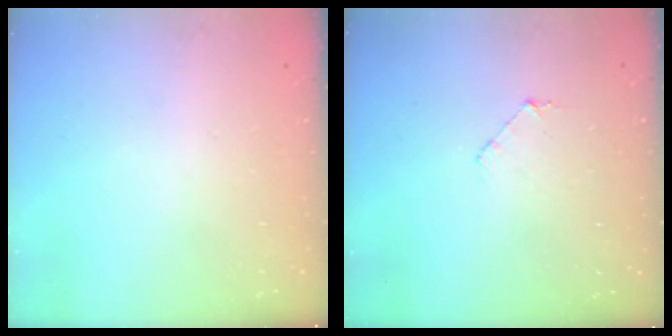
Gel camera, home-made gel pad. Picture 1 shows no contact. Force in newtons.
{"total": 4.3, "press": 4.2, "slide": 0.3}